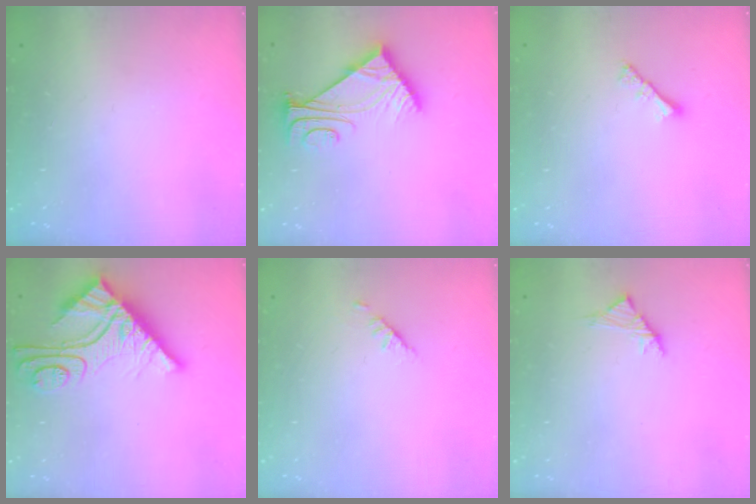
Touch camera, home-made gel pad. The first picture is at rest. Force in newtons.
{"total": 7.8, "press": 7.7, "slide": 1.0}
{"total": 2.4, "press": 2.4, "slide": 0.6}
{"total": 13.6, "press": 13.6, "slide": 1.3}
{"total": 1.9, "press": 1.8, "slide": 0.5}
{"total": 2.8, "press": 2.6, "slide": 0.8}